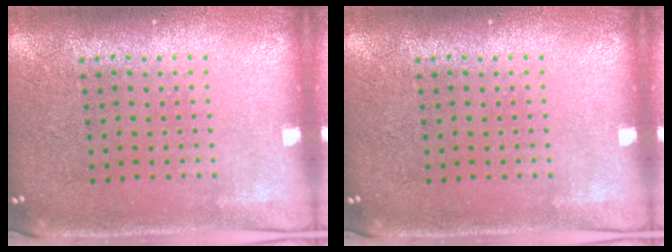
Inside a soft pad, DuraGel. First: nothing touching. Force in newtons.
{"total": 0.0}